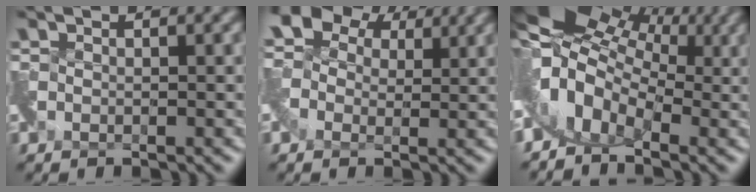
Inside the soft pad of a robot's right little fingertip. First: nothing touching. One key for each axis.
{"total": 6.5, "fx": 1.9, "fy": 4.8, "fz": 3.9, "tx": -0.085, "ty": 0.035, "tz": 0.022}
{"total": 7.8, "fx": 0.2, "fy": 5.3, "fz": 5.8, "tx": -0.092, "ty": 0.013, "tz": -0.010}